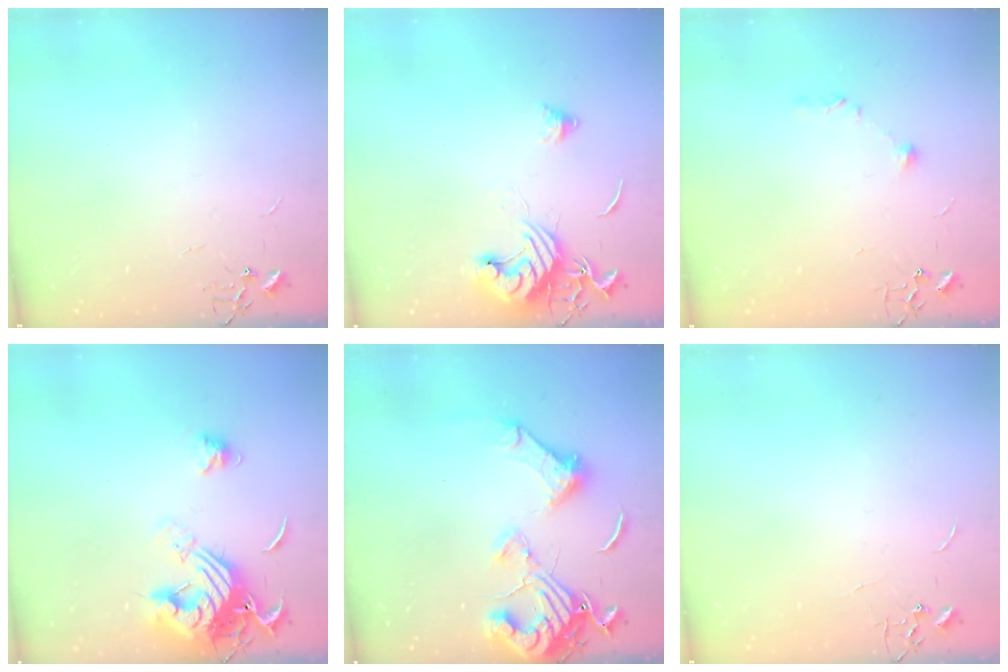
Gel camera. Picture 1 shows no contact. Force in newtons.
{"total": 13.8, "press": 13.7, "slide": 1.6}
{"total": 6.6, "press": 6.6, "slide": 0.8}
{"total": 15.5, "press": 15.4, "slide": 1.8}
{"total": 16.3, "press": 16.2, "slide": 1.7}
{"total": 0.0}